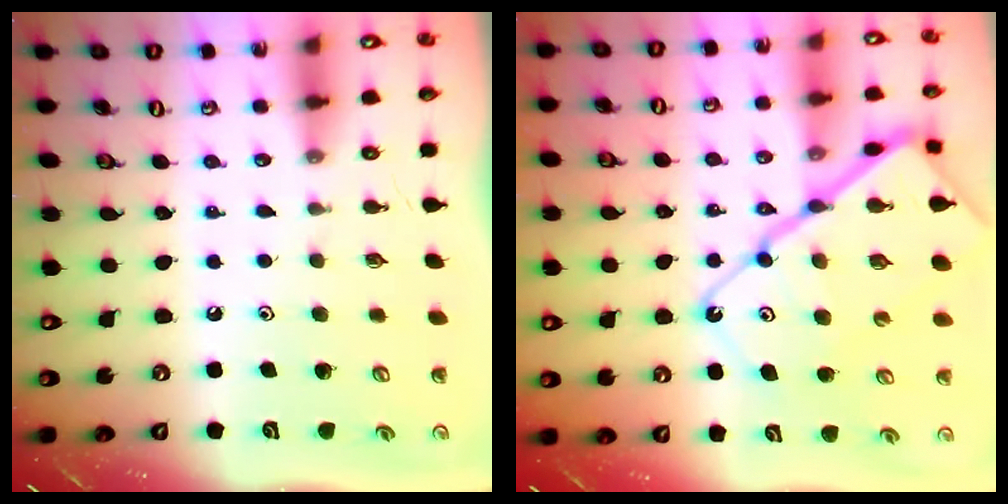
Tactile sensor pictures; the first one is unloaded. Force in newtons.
{"total": 19.8, "press": 19.7, "slide": 1.9}